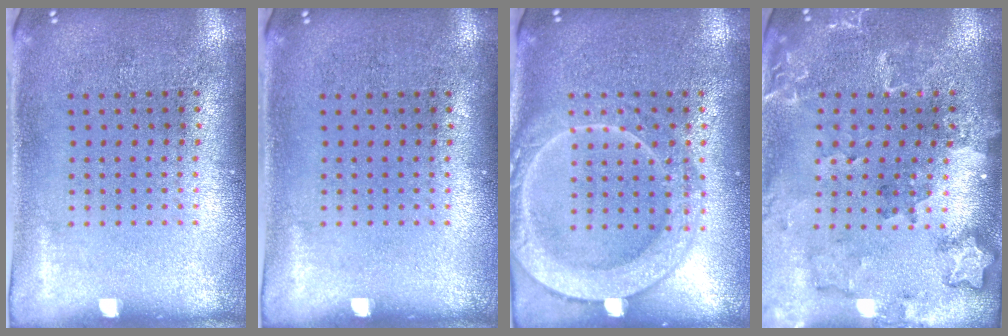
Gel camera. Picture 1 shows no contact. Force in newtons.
{"total": 0.0}
{"total": 3.7, "press": 3.7, "slide": 0.5}
{"total": 1.8, "press": 1.7, "slide": 0.2}